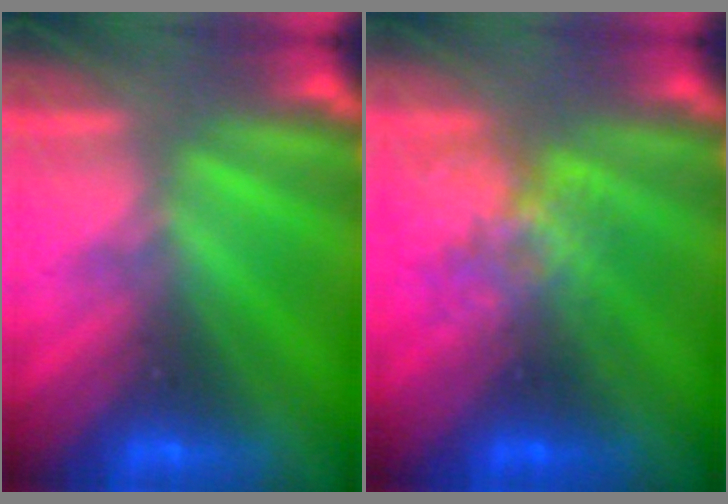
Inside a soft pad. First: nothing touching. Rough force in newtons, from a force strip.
{"total": 4.5}